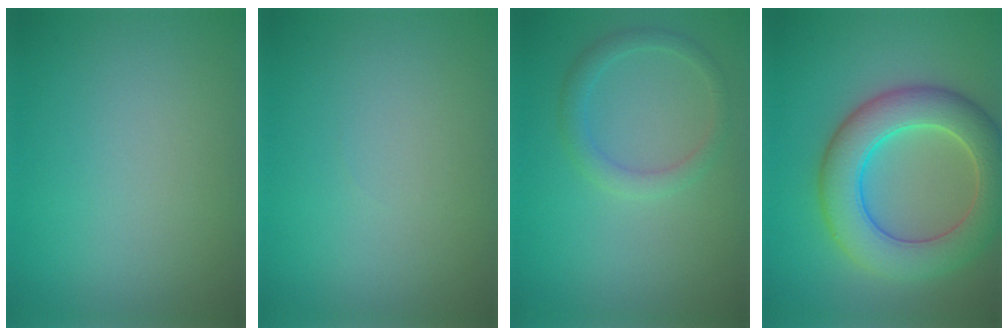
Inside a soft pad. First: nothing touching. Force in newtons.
{"total": 0.0}
{"total": 1.9, "press": 1.9, "slide": 0.1}
{"total": 7.7, "press": 7.7, "slide": 0.3}